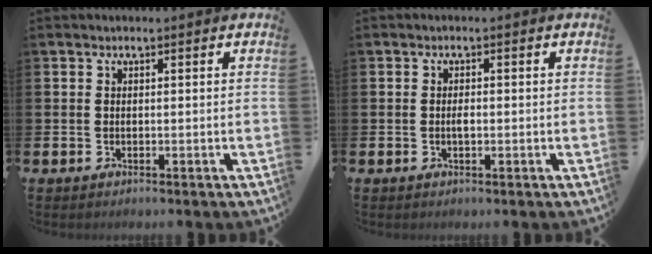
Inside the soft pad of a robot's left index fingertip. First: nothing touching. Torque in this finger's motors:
{"motor_torque": [0.00, 0.03, 0.03, 0.00]}